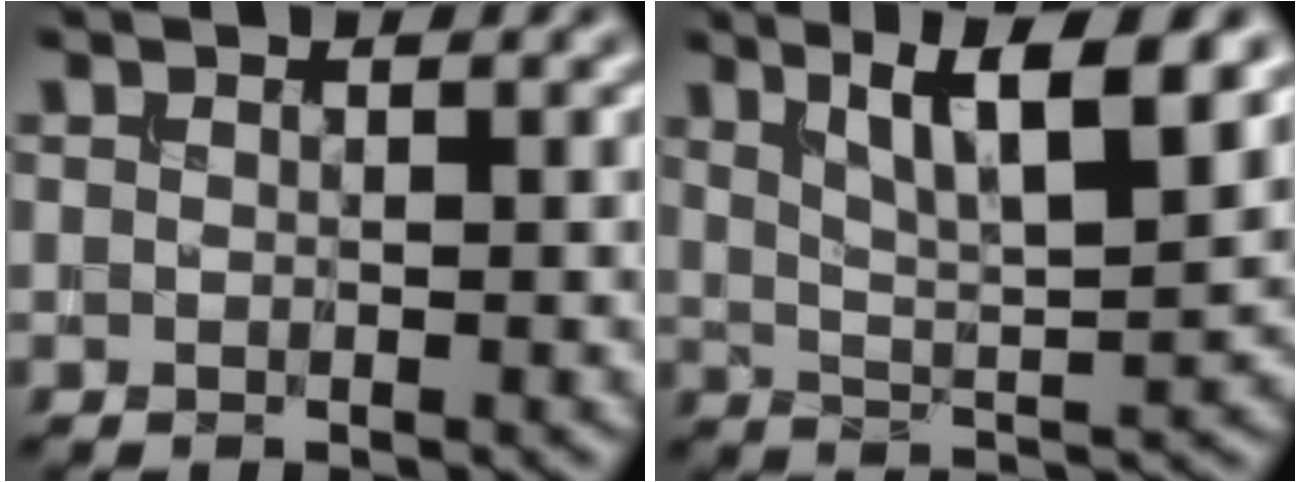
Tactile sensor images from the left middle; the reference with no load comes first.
{"total": 7.2, "force": [3.8, 1.6, 5.9], "torque": [-0.088, 0.001, 0.068]}